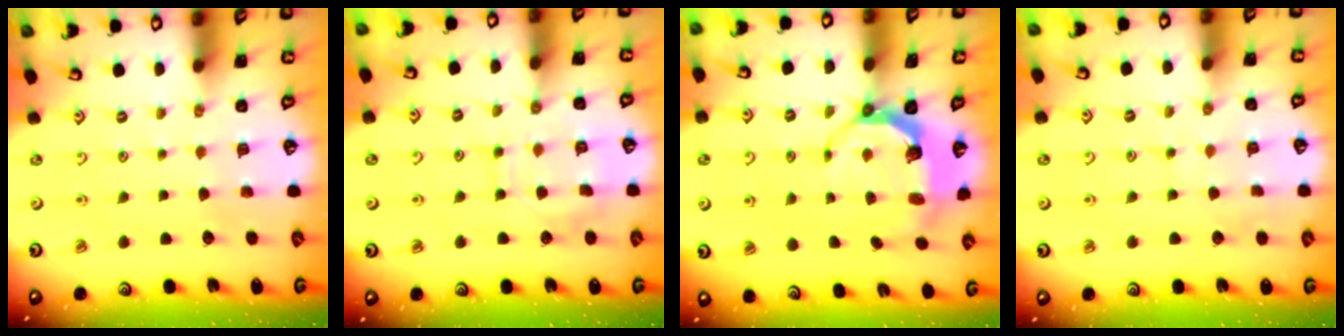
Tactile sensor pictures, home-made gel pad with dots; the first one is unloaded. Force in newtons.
{"total": 10.8, "press": 10.7, "slide": 1.0}
{"total": 7.0, "press": 5.9, "slide": 3.8}
{"total": 5.1, "press": 5.0, "slide": 0.6}